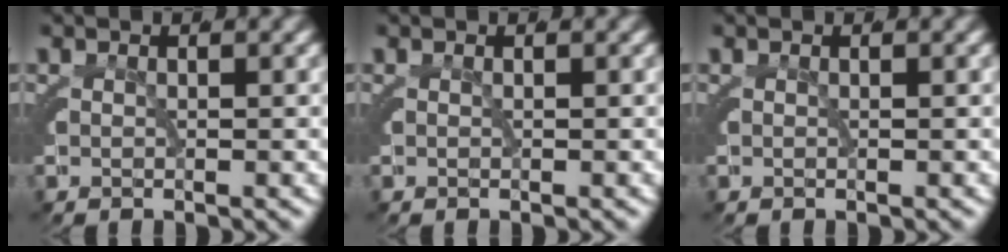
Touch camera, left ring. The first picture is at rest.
{"total": 0.0}
{"total": 1.7, "force": [-0.2, -1.6, -0.6], "torque": [0.024, -0.004, 0.000]}